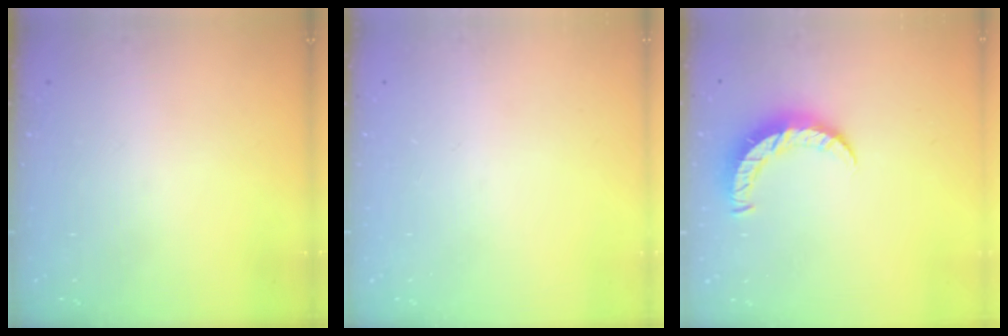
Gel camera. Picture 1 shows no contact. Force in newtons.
{"total": 0.0}
{"total": 7.5, "press": 7.4, "slide": 0.4}